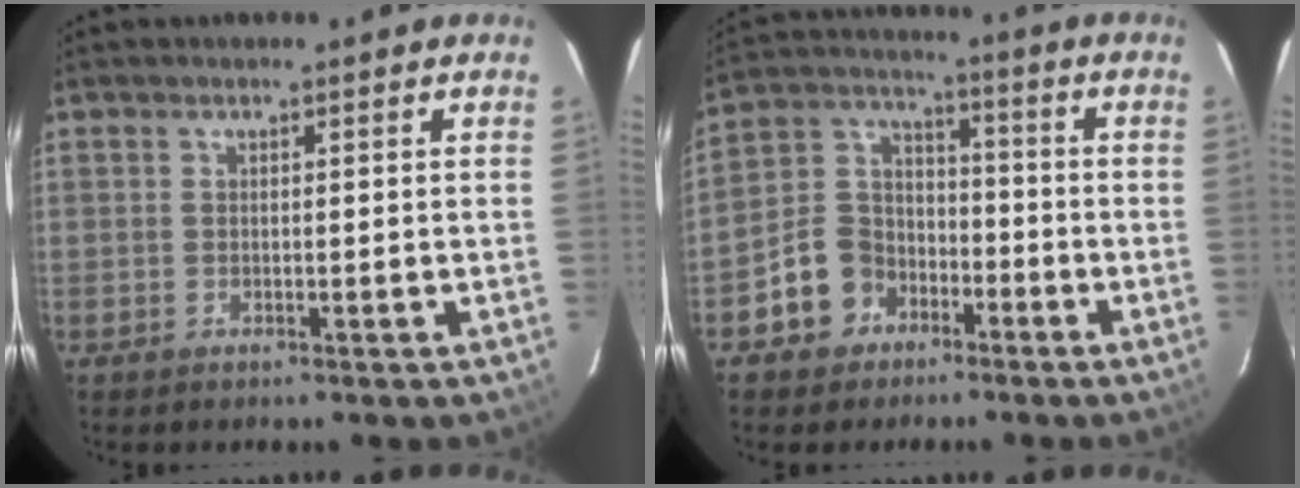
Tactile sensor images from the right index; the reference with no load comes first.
{"total": 9.7, "force": [-5.3, 7.8, 2.3], "torque": [-0.058, 0.046, -0.086]}